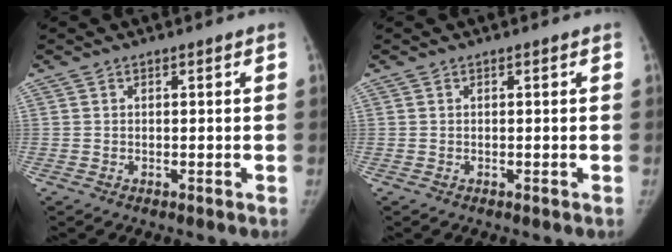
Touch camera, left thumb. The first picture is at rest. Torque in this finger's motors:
{"motor_torque": [0.00, 0.00, 0.13, -0.13, 0.00]}